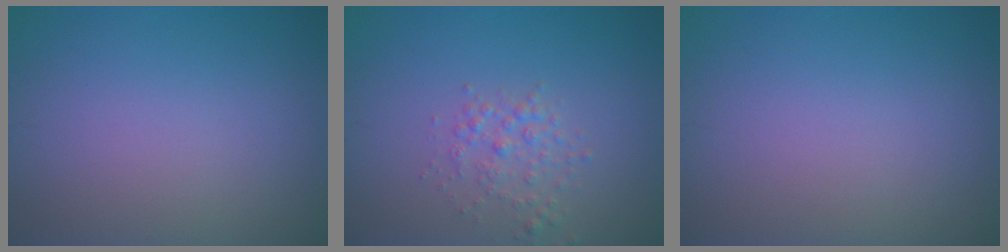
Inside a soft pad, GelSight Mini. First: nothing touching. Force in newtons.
{"total": 1.9, "press": 1.9, "slide": 0.1}
{"total": 0.0}